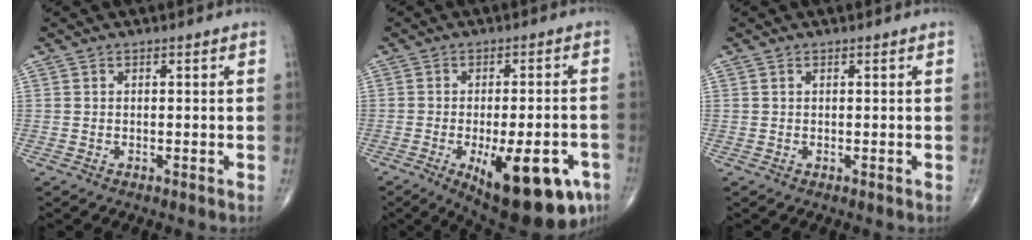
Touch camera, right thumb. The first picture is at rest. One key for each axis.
{"total": 19.0, "fx": -8.2, "fy": 7.1, "fz": 15.6, "tx": -0.164, "ty": 0.009, "tz": -0.099}
{"total": 0.0}